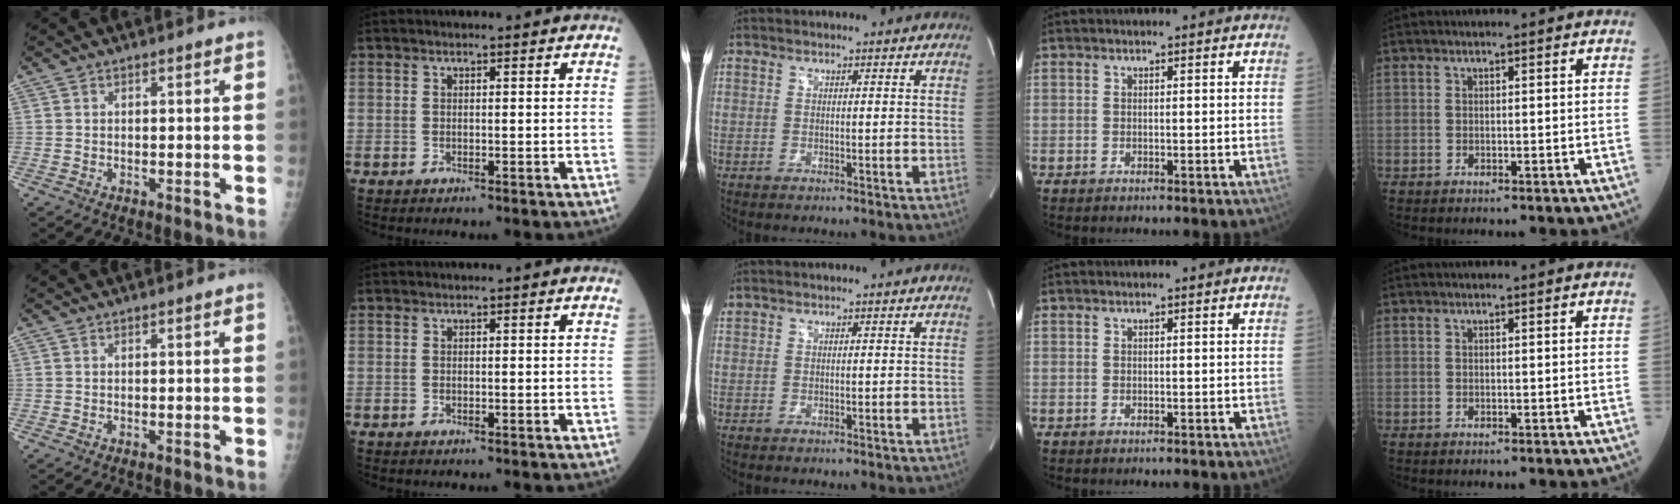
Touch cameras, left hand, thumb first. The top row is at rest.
{"middle": {"total": 0.5, "force": [0.4, 0.2, 0.0], "torque": [-0.010, 0.017, 0.013]}}